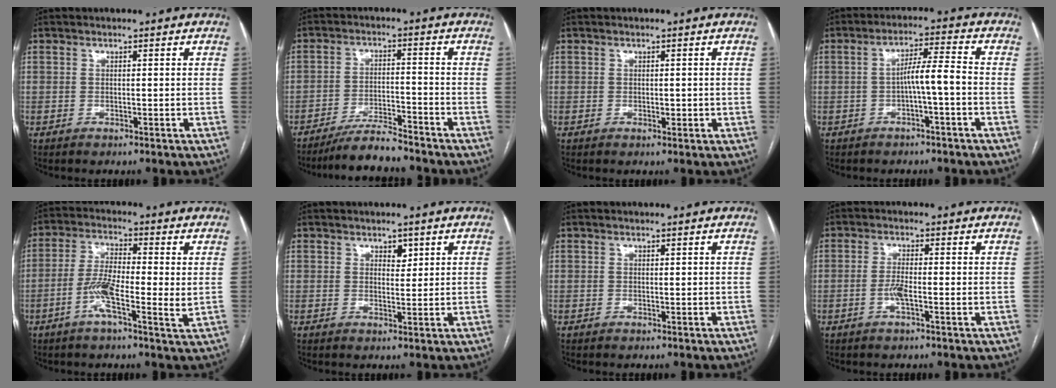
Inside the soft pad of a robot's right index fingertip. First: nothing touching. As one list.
[{"total": 6.8, "force": [-6.2, 0.7, 2.6], "torque": [-0.044, -0.012, -0.112]}, {"total": 1.3, "force": [-0.1, 0.7, 1.1], "torque": [-0.013, 0.000, 0.001]}, {"total": 5.2, "force": [-1.3, 0.0, 5.0], "torque": [-0.085, 0.016, -0.020]}, {"total": 8.3, "force": [-1.6, 1.1, 8.0], "torque": [-0.152, 0.000, -0.040]}, {"total": 1.9, "force": [1.1, 1.1, 1.1], "torque": [-0.014, -0.001, 0.019]}, {"total": 0.0}, {"total": 2.6, "force": [-0.8, 0.2, 2.4], "torque": [-0.052, -0.002, -0.018]}]